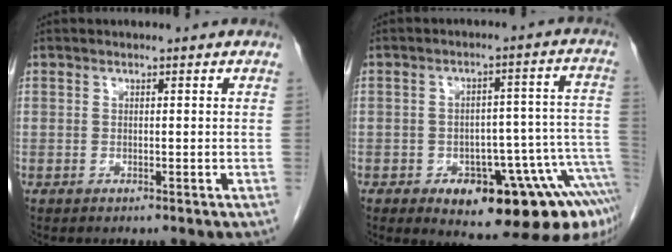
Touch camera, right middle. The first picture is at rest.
{"total": 17.5, "force": [-9.6, 5.3, 13.6], "torque": [-0.100, 0.037, -0.121]}